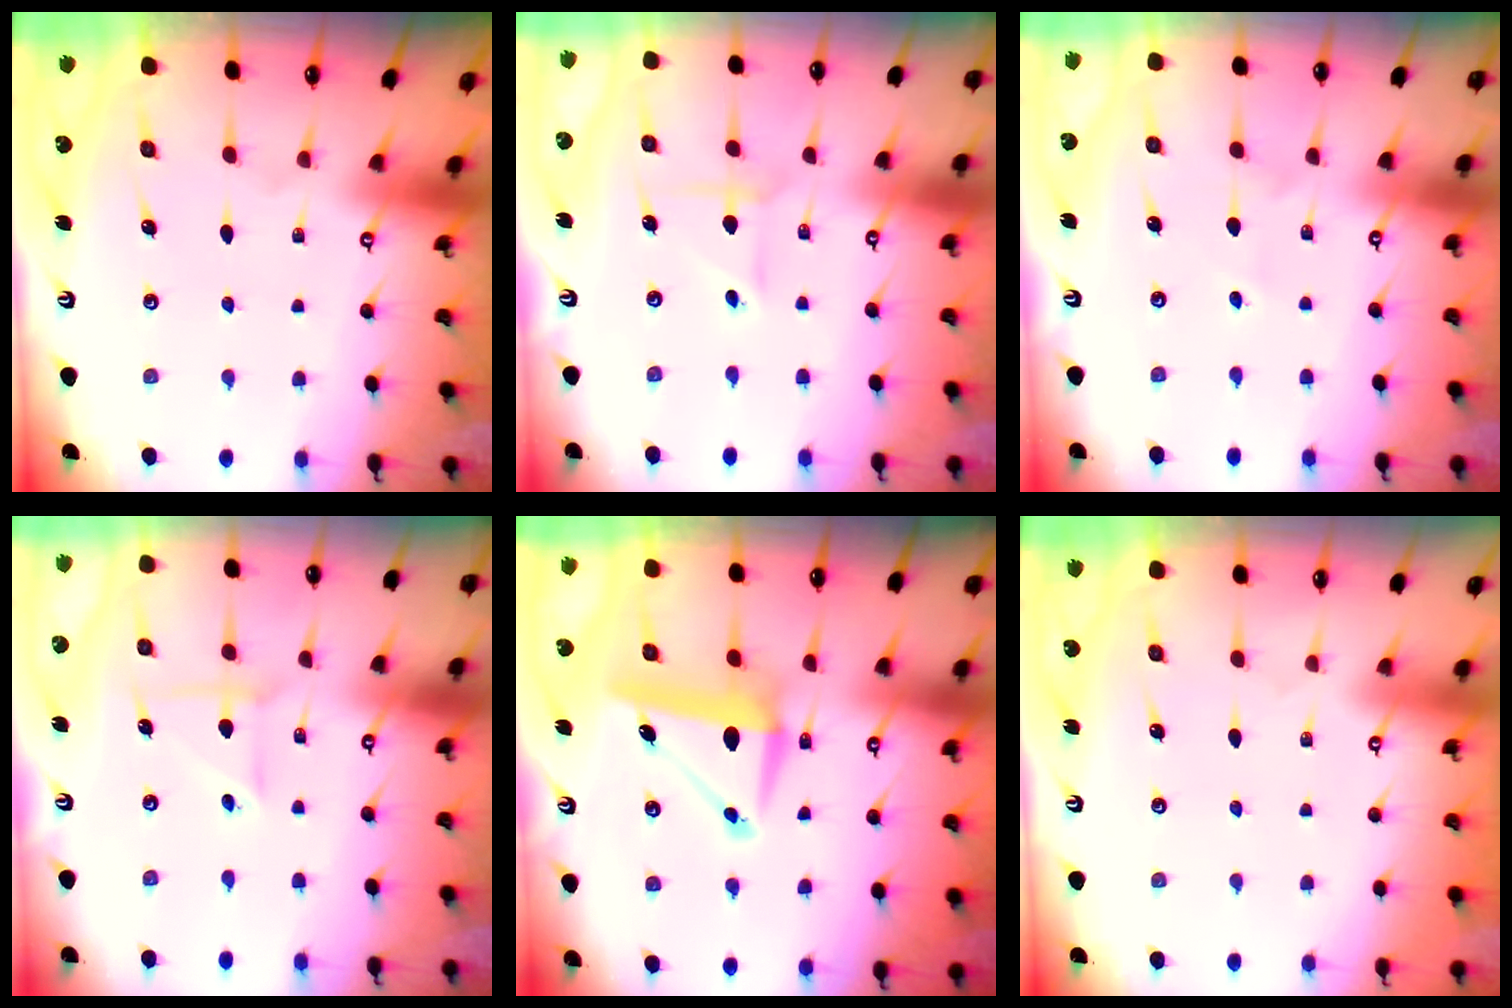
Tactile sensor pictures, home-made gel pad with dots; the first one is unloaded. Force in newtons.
{"total": 2.8, "press": 2.8, "slide": 0.3}
{"total": 2.3, "press": 2.2, "slide": 0.7}
{"total": 3.6, "press": 3.6, "slide": 0.7}
{"total": 9.7, "press": 9.5, "slide": 1.9}
{"total": 0.0}